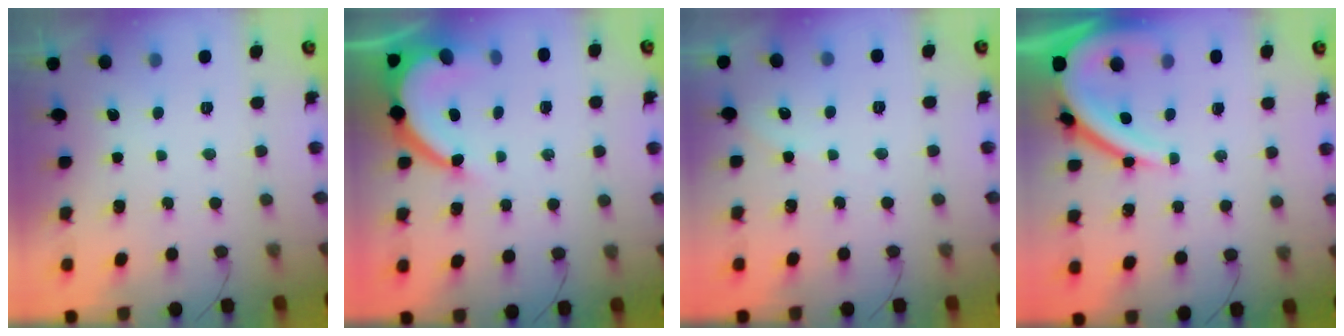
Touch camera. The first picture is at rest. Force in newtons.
{"total": 10.0, "press": 9.9, "slide": 1.0}
{"total": 2.4, "press": 2.4, "slide": 0.5}
{"total": 12.6, "press": 12.5, "slide": 1.2}